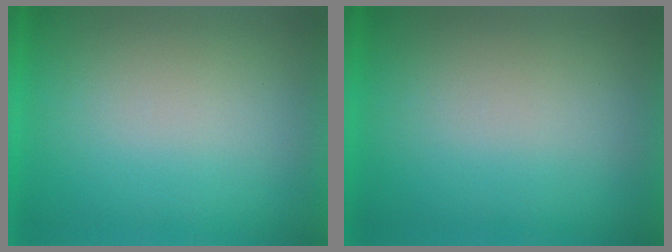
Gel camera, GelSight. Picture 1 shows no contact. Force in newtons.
{"total": 0.0}